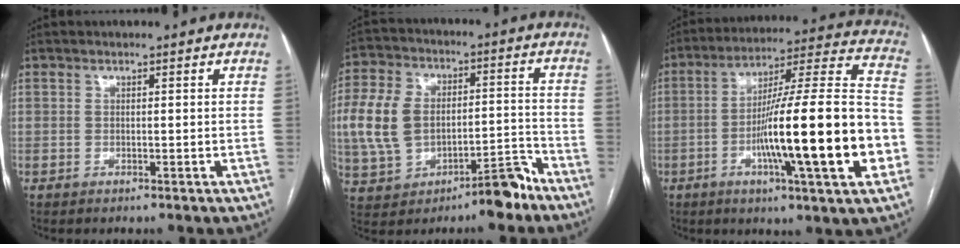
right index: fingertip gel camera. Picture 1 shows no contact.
{"total": 12.8, "force": [-4.4, 7.2, 9.6], "torque": [-0.173, 0.044, -0.062]}
{"total": 23.7, "force": [-6.2, 1.0, 22.8], "torque": [-0.320, 0.004, -0.100]}